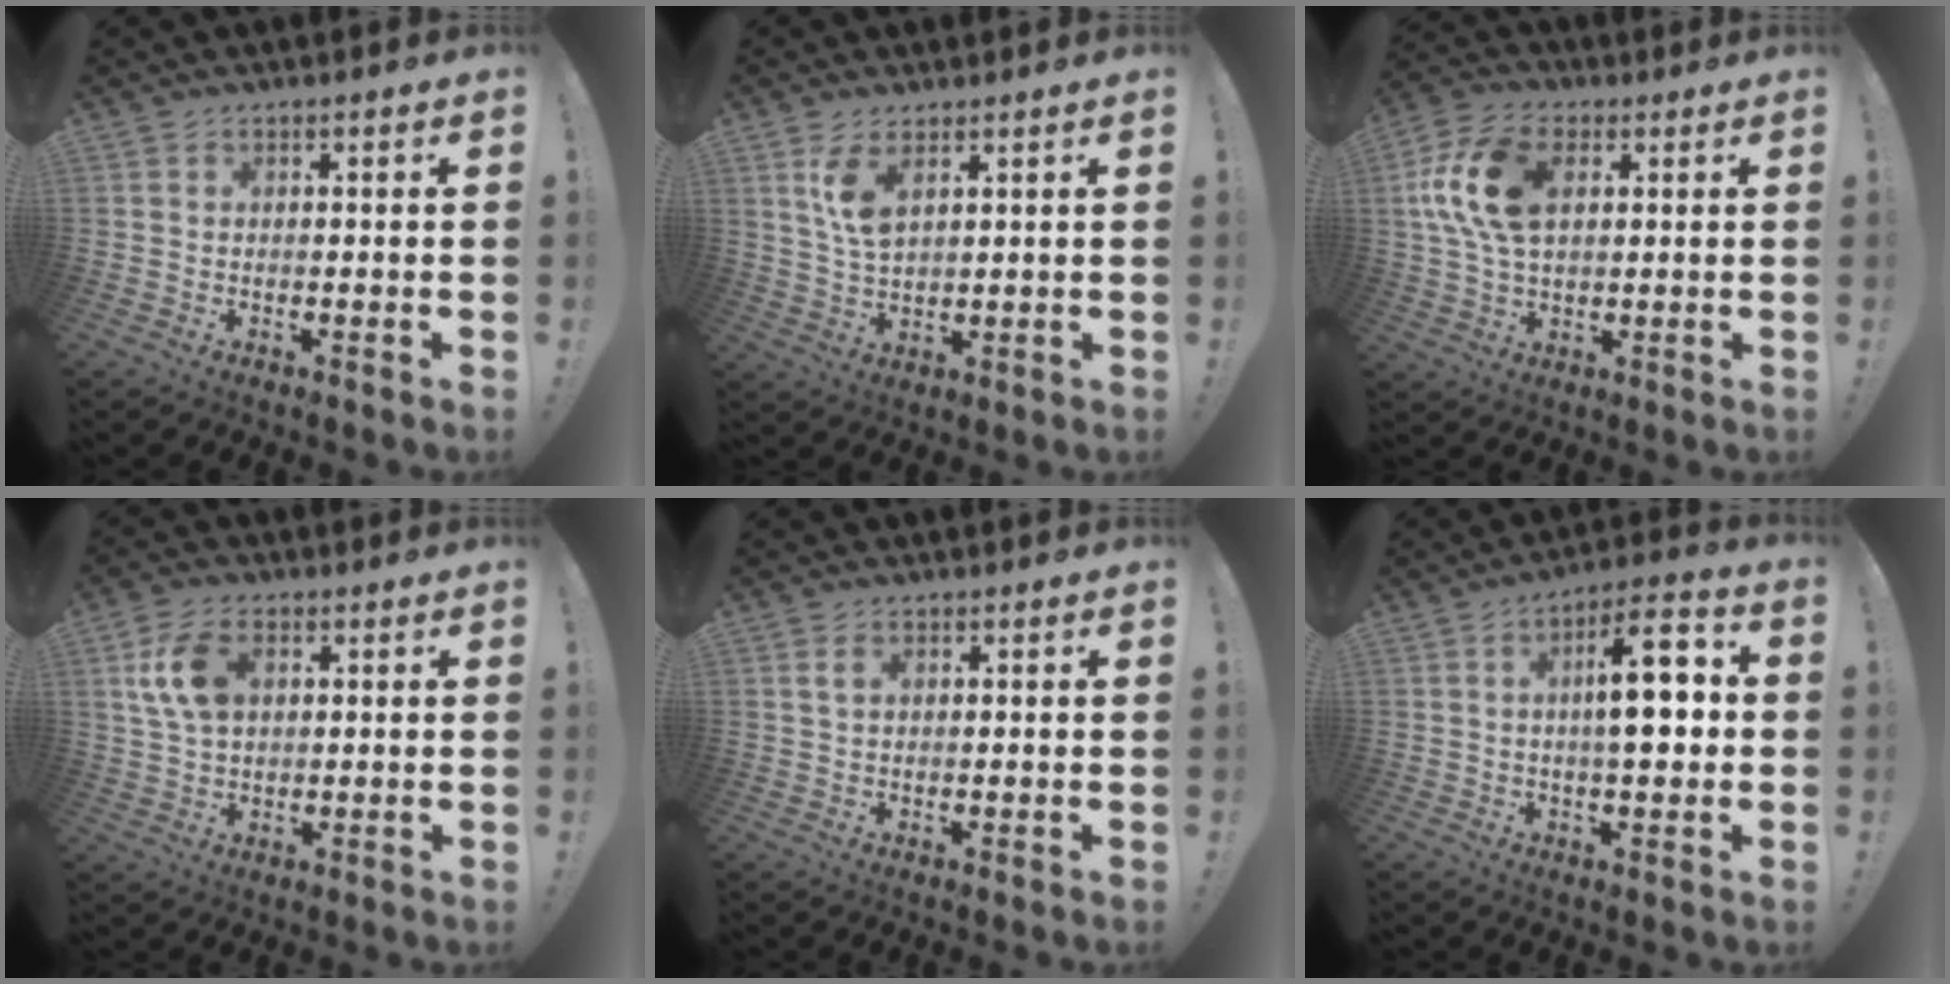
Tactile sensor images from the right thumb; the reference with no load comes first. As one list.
[{"total": 7.1, "force": [3.7, 2.9, 5.3], "torque": [-0.092, -0.022, 0.063]}, {"total": 15.9, "force": [3.8, 9.8, 12.0], "torque": [-0.234, 0.004, 0.071]}, {"total": 10.6, "force": [3.1, 6.4, 7.8], "torque": [-0.145, 0.006, 0.059]}, {"total": 2.2, "force": [1.0, 1.2, 1.6], "torque": [-0.016, -0.003, 0.015]}, {"total": 13.6, "force": [0.5, 5.3, 12.5], "torque": [-0.178, 0.008, 0.002]}]